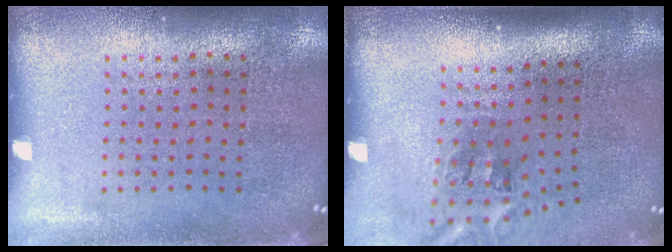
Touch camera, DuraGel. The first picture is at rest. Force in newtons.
{"total": 2.2, "press": 1.3, "slide": 1.8}